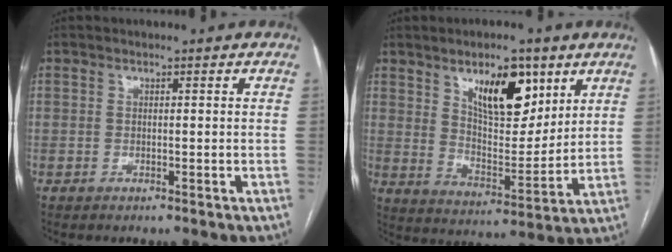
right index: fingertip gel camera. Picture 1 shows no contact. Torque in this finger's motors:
{"motor_torque": [0.38, 0.30, 0.43, 0.13]}